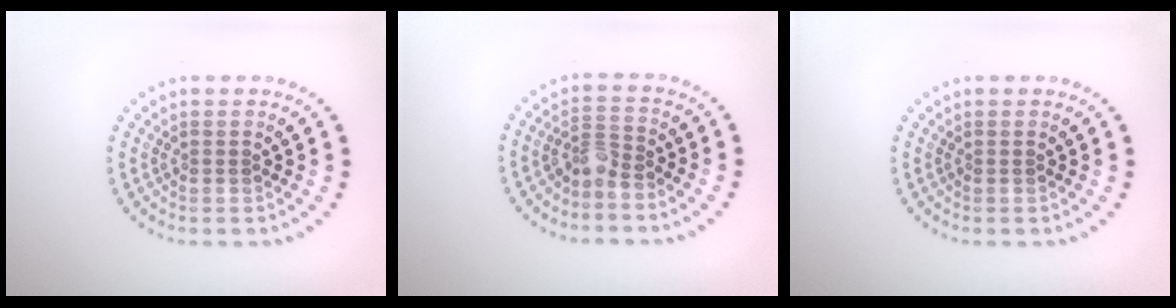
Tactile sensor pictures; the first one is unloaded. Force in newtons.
{"total": 2.0, "press": 1.6, "slide": 1.3}
{"total": 0.0}